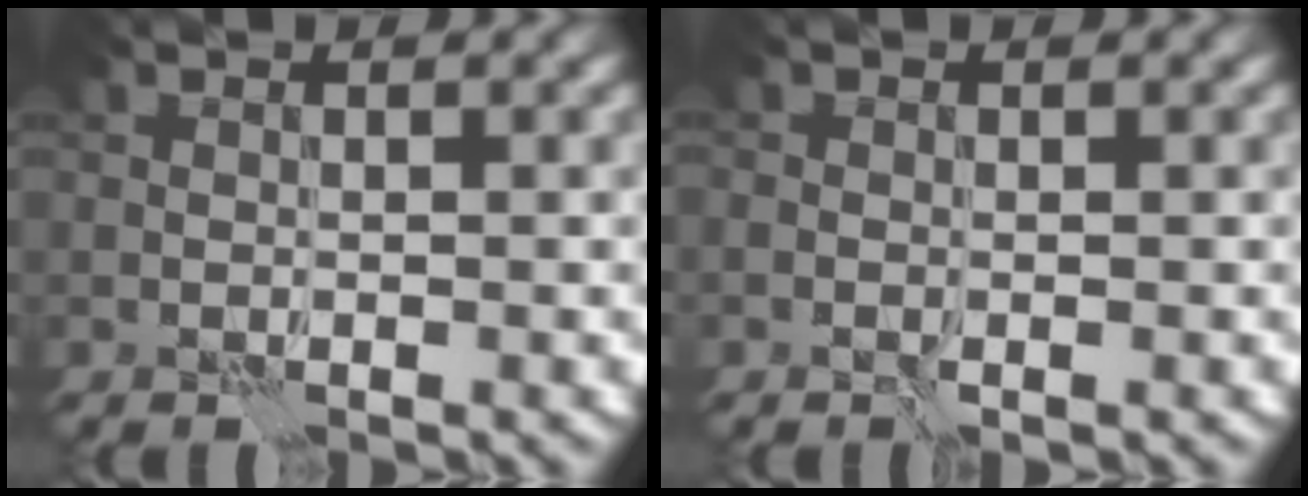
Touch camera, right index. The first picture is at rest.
{"total": 0.5, "force": [-0.3, 0.2, 0.3], "torque": [-0.005, 0.000, -0.008]}